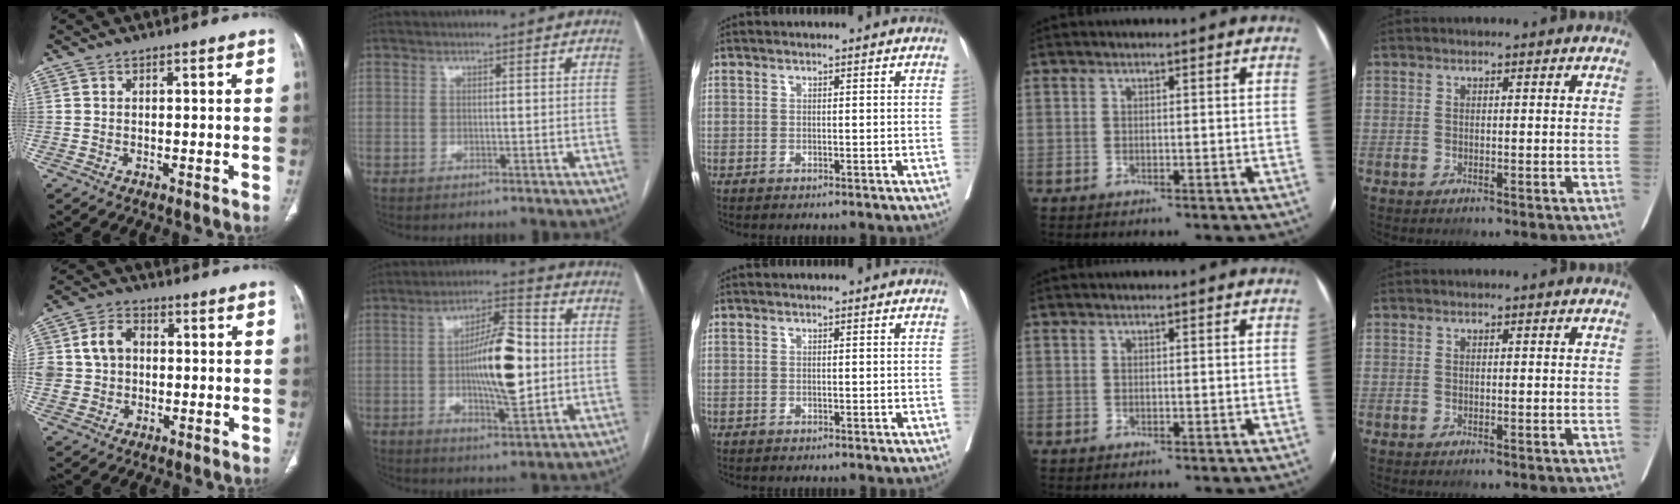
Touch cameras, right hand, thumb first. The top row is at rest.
{"thumb": {"total": 10.0, "force": [0.7, 8.2, 5.6], "torque": [-0.102, 0.020, 0.013]}, "index": {"total": 12.4, "force": [-0.4, 3.1, 12.0], "torque": [-0.205, 0.011, -0.005]}}